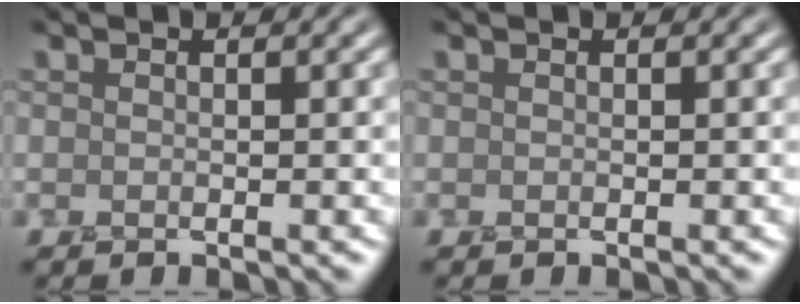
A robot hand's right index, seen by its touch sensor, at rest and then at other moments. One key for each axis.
{"total": 0.0}